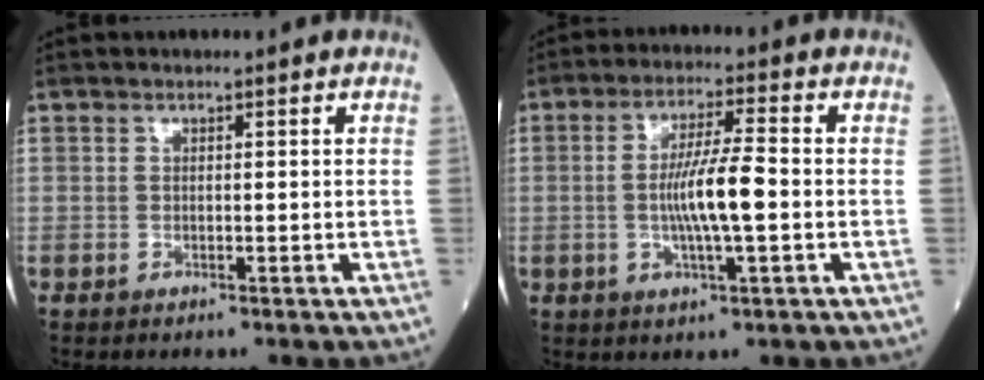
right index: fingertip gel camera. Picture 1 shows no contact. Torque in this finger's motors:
{"motor_torque": [1.02, -0.09, 0.58, 0.14]}